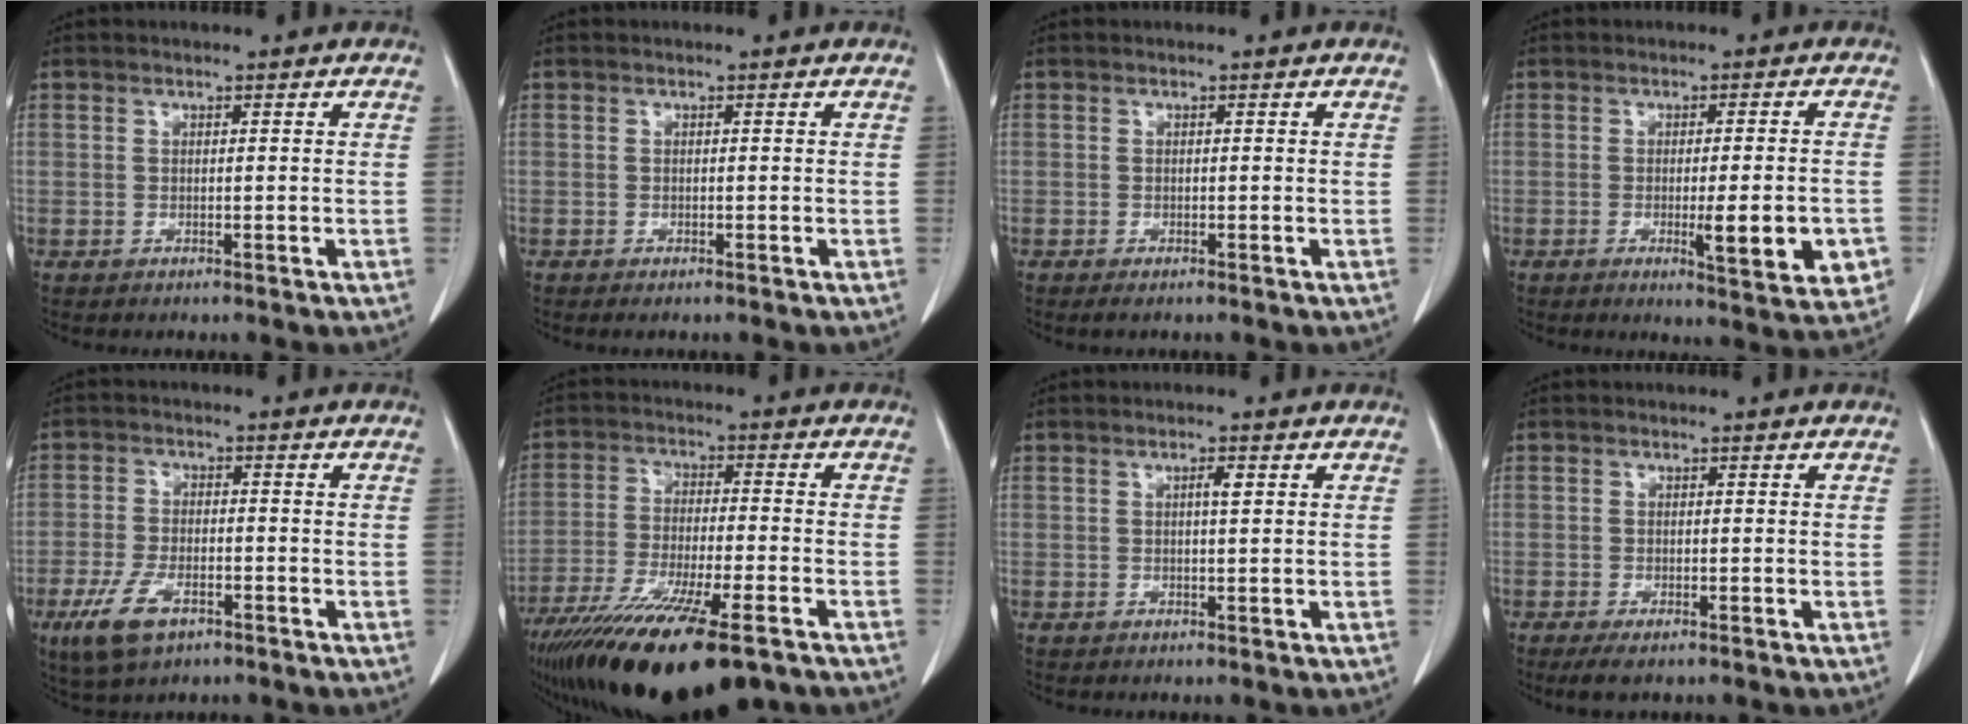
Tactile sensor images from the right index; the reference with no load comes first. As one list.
[{"total": 0.7, "force": [-0.6, 0.2, 0.5], "torque": [-0.009, -0.002, -0.005]}, {"total": 1.0, "force": [-0.7, 0.3, 0.6], "torque": [-0.011, -0.002, -0.008]}, {"total": 8.6, "force": [-2.4, 1.3, 8.1], "torque": [-0.097, -0.011, -0.028]}, {"total": 7.3, "force": [-4.0, 3.2, 5.2], "torque": [-0.112, -0.011, -0.070]}, {"total": 21.4, "force": [-15.0, 3.5, 14.8], "torque": [-0.249, -0.051, -0.247]}, {"total": 1.3, "force": [0.4, 0.1, 1.3], "torque": [-0.025, 0.001, 0.005]}, {"total": 2.6, "force": [-1.8, 0.8, 1.8], "torque": [-0.033, -0.007, -0.027]}]